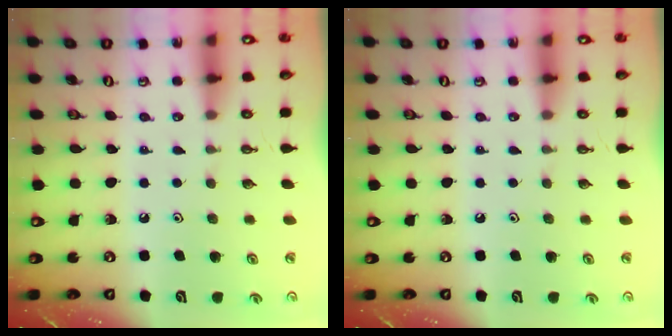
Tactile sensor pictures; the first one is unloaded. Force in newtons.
{"total": 0.0}